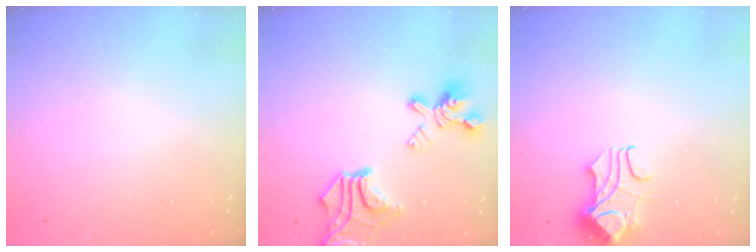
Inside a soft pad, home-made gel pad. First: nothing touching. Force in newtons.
{"total": 10.8, "press": 10.4, "slide": 3.0}
{"total": 1.8, "press": 1.4, "slide": 1.1}